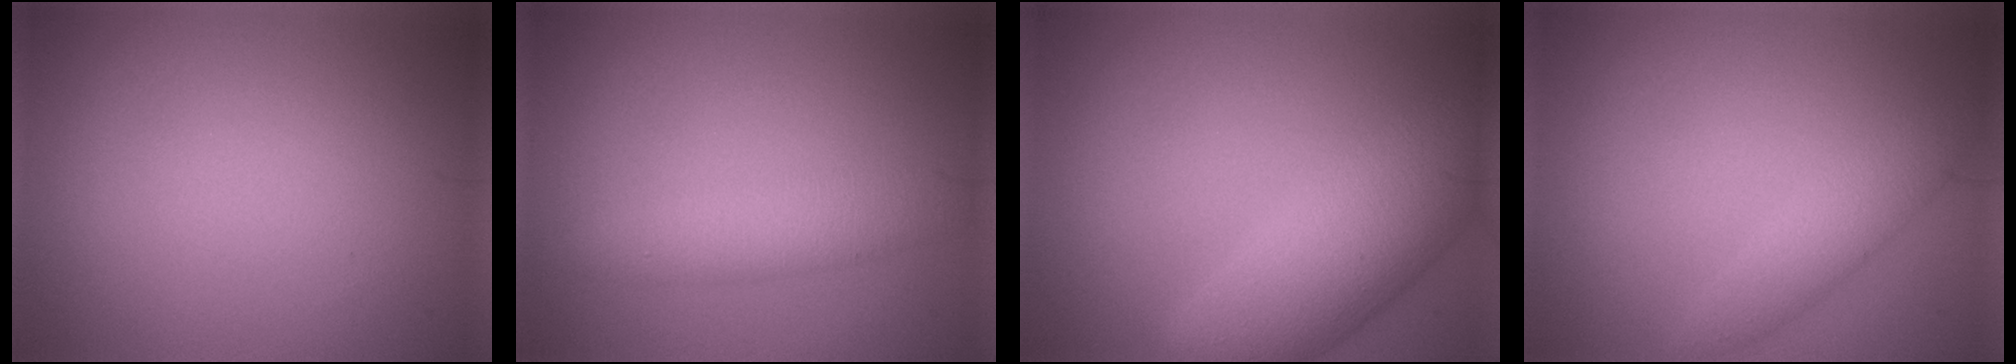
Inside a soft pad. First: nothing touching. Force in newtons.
{"total": 3.0, "press": 3.0, "slide": 0.1}
{"total": 7.8, "press": 7.8, "slide": 0.2}
{"total": 2.5, "press": 2.5, "slide": 0.2}